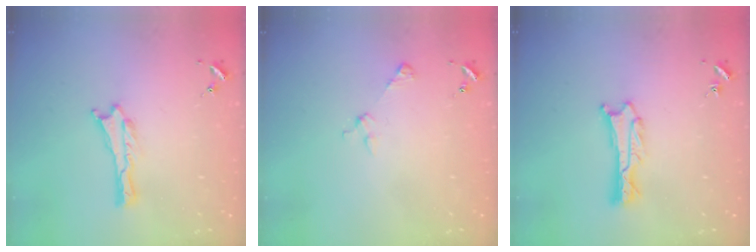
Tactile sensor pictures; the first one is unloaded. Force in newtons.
{"total": 2.9, "press": 2.9, "slide": 0.3}
{"total": 0.9, "press": 0.9, "slide": 0.1}